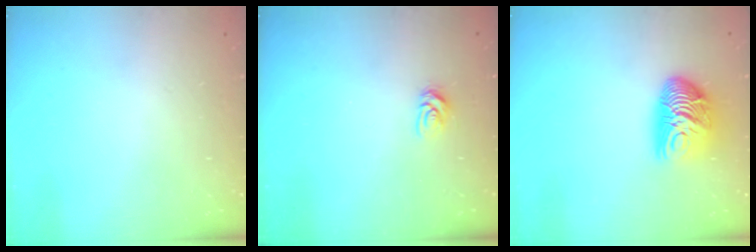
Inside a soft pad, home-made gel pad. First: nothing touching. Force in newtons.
{"total": 3.2, "press": 3.2, "slide": 0.5}
{"total": 12.0, "press": 12.0, "slide": 0.6}